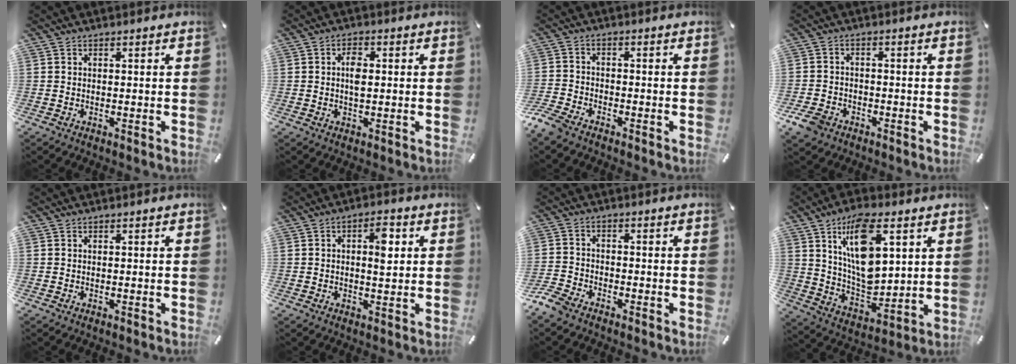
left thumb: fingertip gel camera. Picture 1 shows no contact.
{"total": 3.6, "force": [0.3, 1.9, 3.0], "torque": [-0.055, 0.003, 0.003]}
{"total": 4.2, "force": [-3.7, 1.4, 1.5], "torque": [-0.050, 0.009, -0.077]}
{"total": 5.0, "force": [-3.1, 3.4, 1.8], "torque": [-0.051, 0.011, -0.063]}
{"total": 0.0}
{"total": 5.8, "force": [1.3, 2.7, 5.0], "torque": [-0.071, -0.003, 0.014]}
{"total": 4.7, "force": [-4.0, 2.0, 1.6], "torque": [-0.050, 0.011, -0.082]}
{"total": 16.0, "force": [7.4, 8.5, 11.4], "torque": [-0.216, -0.020, 0.127]}